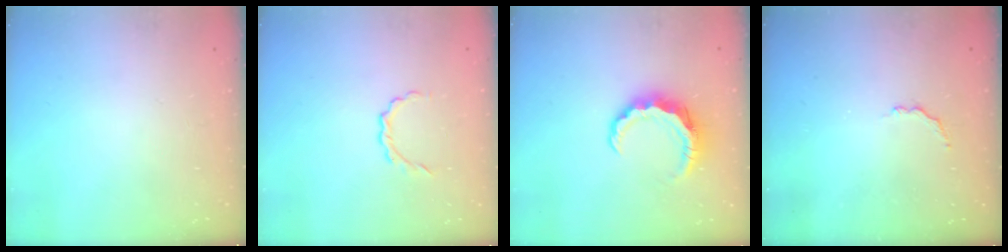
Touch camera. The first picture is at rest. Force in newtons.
{"total": 3.0, "press": 2.8, "slide": 0.9}
{"total": 8.2, "press": 8.2, "slide": 1.1}
{"total": 2.9, "press": 2.7, "slide": 0.9}